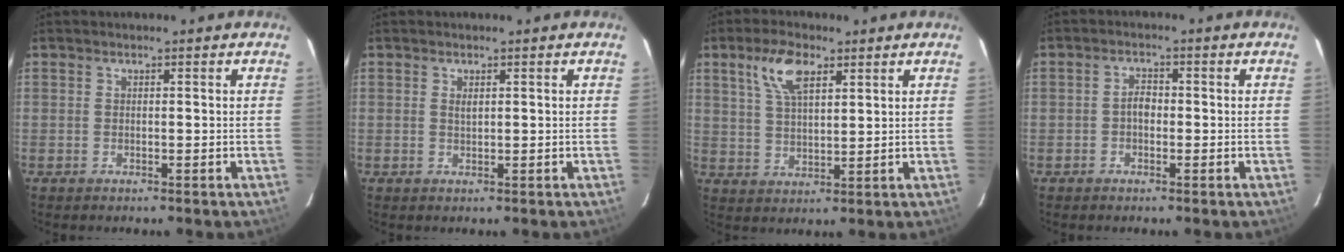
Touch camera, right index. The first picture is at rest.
{"total": 0.9, "force": [0.4, 0.4, 0.7], "torque": [-0.011, 0.003, 0.008]}
{"total": 7.8, "force": [4.2, 3.4, 5.7], "torque": [-0.110, 0.014, 0.081]}
{"total": 2.2, "force": [-0.5, 1.5, 1.5], "torque": [-0.028, 0.009, -0.011]}